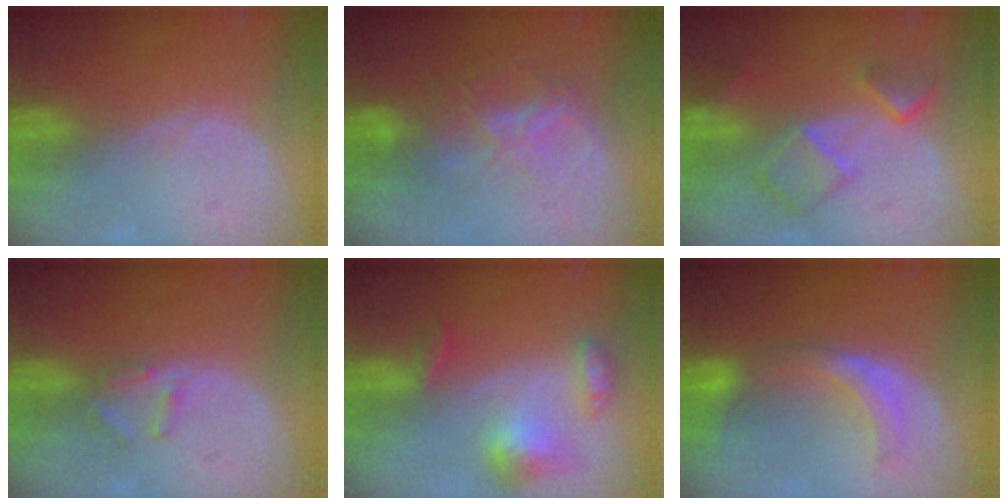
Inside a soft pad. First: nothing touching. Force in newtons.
{"total": 6.4, "press": 5.9, "slide": 2.5}
{"total": 7.7, "press": 6.7, "slide": 3.8}
{"total": 2.8, "press": 2.7, "slide": 0.4}
{"total": 7.0, "press": 6.6, "slide": 2.5}
{"total": 7.0, "press": 6.8, "slide": 1.6}